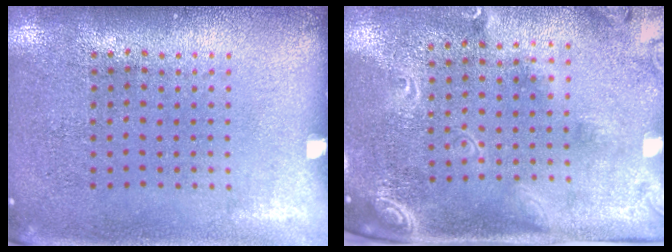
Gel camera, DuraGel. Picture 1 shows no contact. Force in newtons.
{"total": 2.4, "press": 1.8, "slide": 1.6}